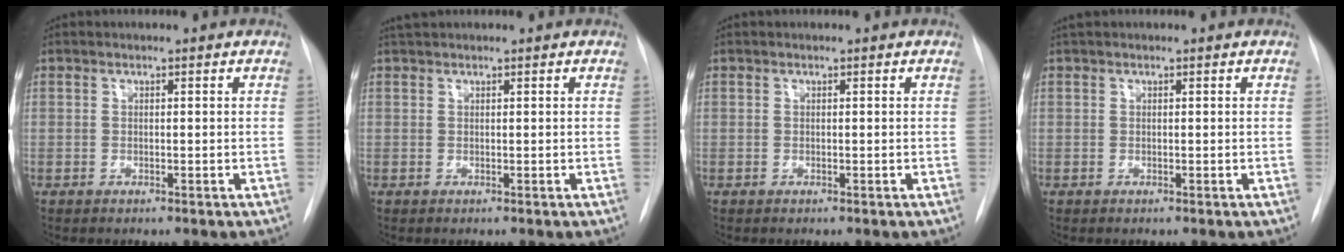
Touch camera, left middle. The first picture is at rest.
{"total": 1.4, "force": [1.3, 0.2, 0.4], "torque": [-0.013, 0.018, 0.027]}
{"total": 0.0}
{"total": 0.8, "force": [0.7, 0.3, 0.3], "torque": [-0.014, 0.020, 0.015]}